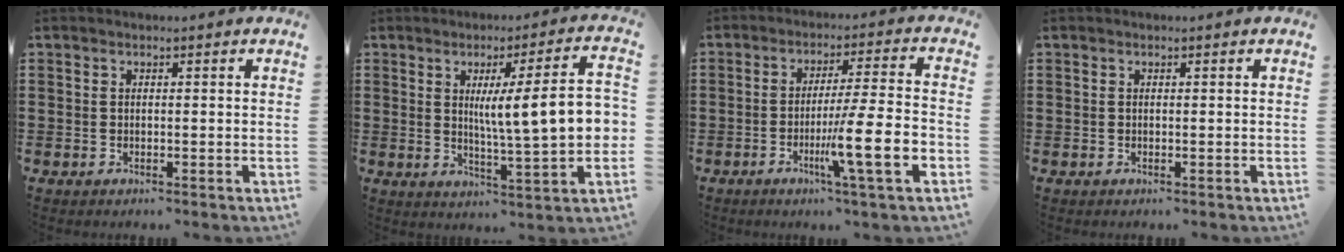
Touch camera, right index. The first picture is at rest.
{"total": 11.3, "force": [1.4, 1.3, 11.1], "torque": [-0.176, -0.008, 0.015]}
{"total": 10.9, "force": [-3.9, 0.3, 10.2], "torque": [-0.174, -0.013, -0.072]}
{"total": 0.0}